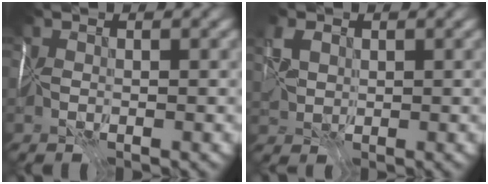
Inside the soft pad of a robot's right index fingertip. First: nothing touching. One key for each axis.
{"total": 2.3, "fx": 1.1, "fy": 1.4, "fz": 1.5, "tx": -0.036, "ty": 0.004, "tz": 0.022}